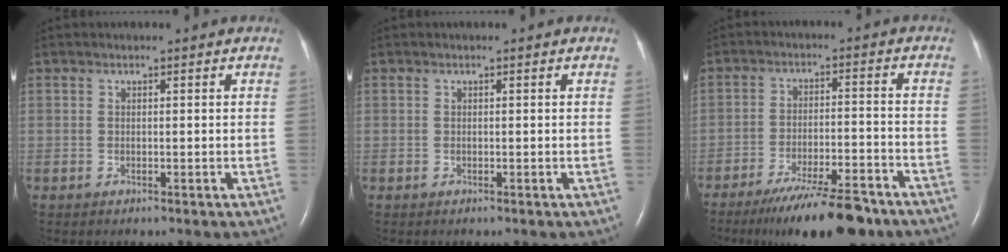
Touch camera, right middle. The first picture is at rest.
{"total": 0.0}
{"total": 13.7, "force": [-10.8, 2.2, 8.1], "torque": [-0.120, -0.017, -0.170]}